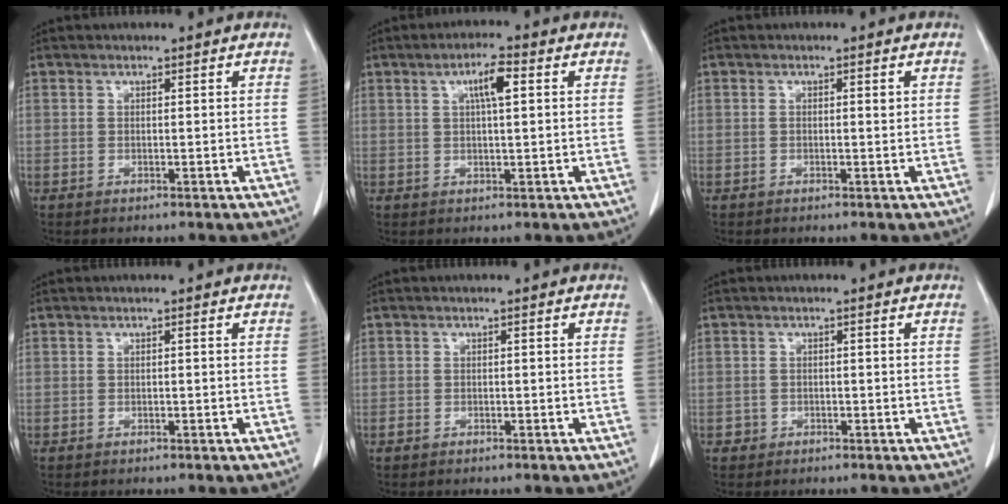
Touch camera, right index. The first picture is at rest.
{"total": 4.7, "force": [1.5, 0.8, 4.4], "torque": [-0.078, 0.007, 0.025]}
{"total": 1.0, "force": [0.1, 0.3, 0.9], "torque": [-0.015, 0.000, 0.001]}
{"total": 0.0}
{"total": 0.7, "force": [-0.4, 0.5, 0.2], "torque": [0.002, 0.002, -0.010]}
{"total": 1.2, "force": [-0.6, 1.1, -0.1], "torque": [0.004, 0.006, -0.015]}